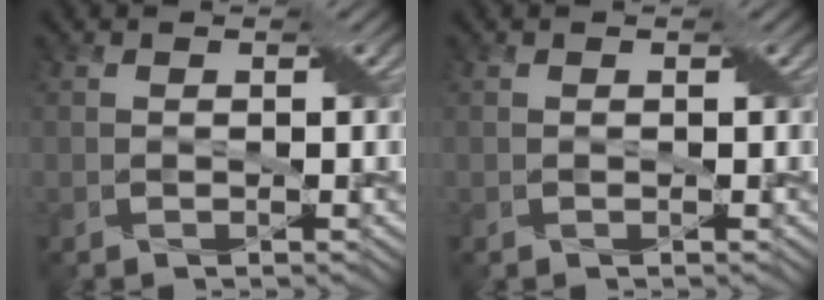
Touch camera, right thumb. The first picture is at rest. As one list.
[{"total": 0.0}]